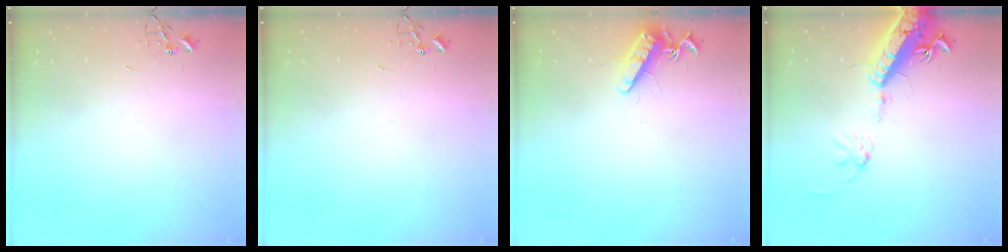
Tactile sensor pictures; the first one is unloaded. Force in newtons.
{"total": 0.0}
{"total": 11.9, "press": 11.8, "slide": 1.3}
{"total": 18.2, "press": 17.7, "slide": 4.2}